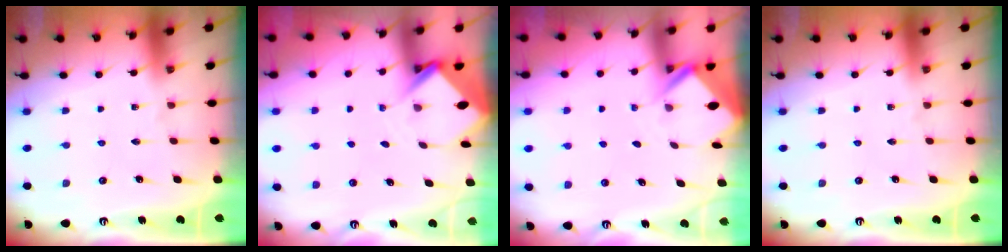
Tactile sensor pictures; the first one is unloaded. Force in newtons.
{"total": 3.8, "press": 3.7, "slide": 0.3}
{"total": 2.3, "press": 2.3, "slide": 0.1}
{"total": 0.0}